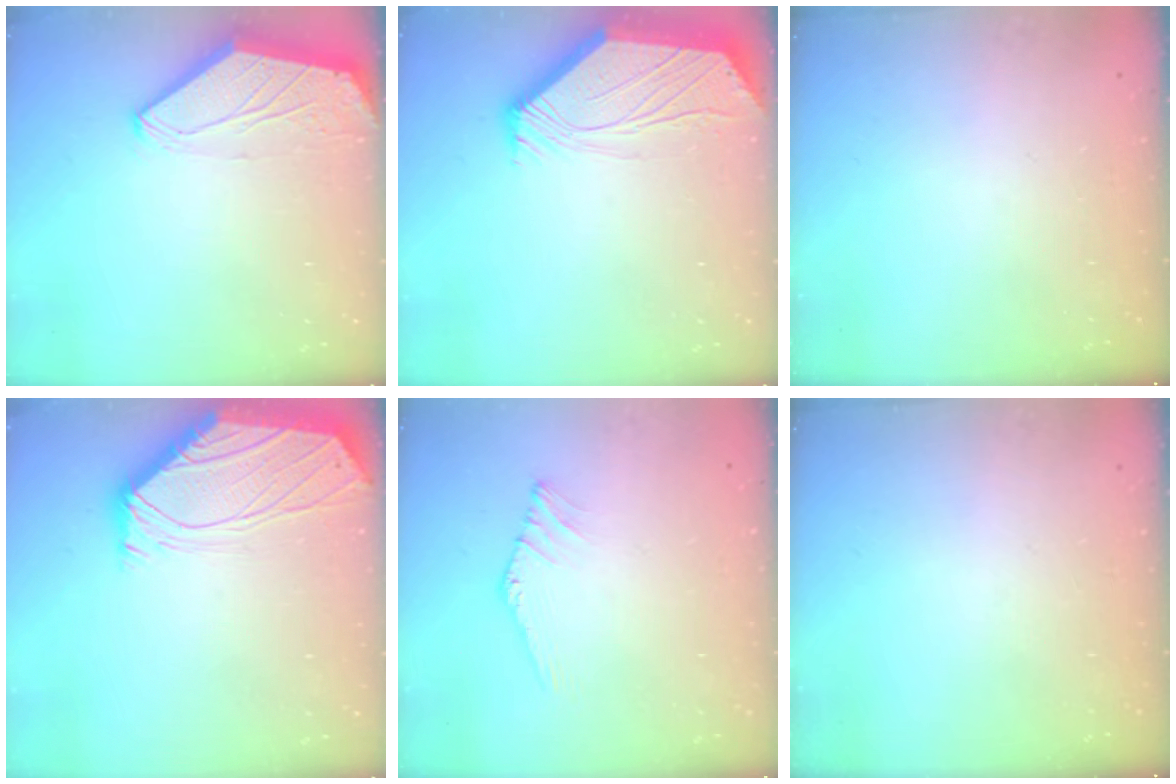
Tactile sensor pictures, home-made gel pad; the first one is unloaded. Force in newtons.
{"total": 3.4, "press": 3.3, "slide": 0.5}
{"total": 0.0}
{"total": 0.0}
{"total": 0.0}
{"total": 0.0}